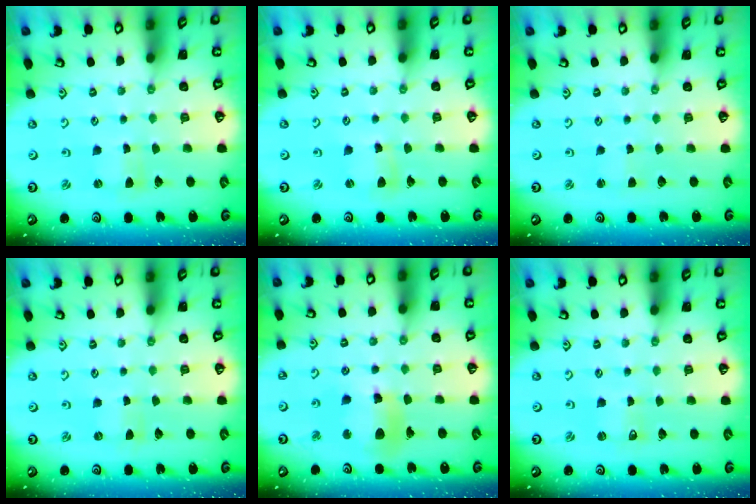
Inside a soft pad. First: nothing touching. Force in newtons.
{"total": 4.2, "press": 4.1, "slide": 0.4}
{"total": 1.3, "press": 1.3, "slide": 0.2}
{"total": 0.0}
{"total": 12.7, "press": 12.6, "slide": 1.9}
{"total": 1.2, "press": 1.2, "slide": 0.1}